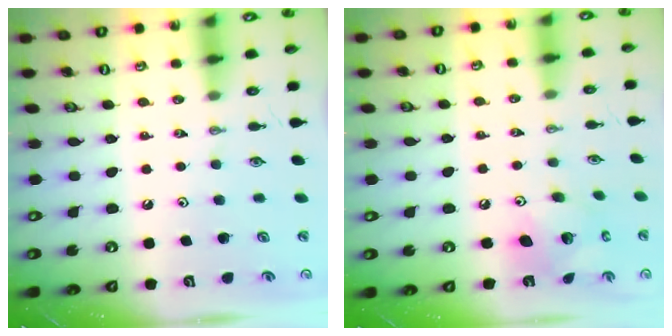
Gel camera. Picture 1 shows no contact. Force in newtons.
{"total": 11.2, "press": 11.1, "slide": 0.8}